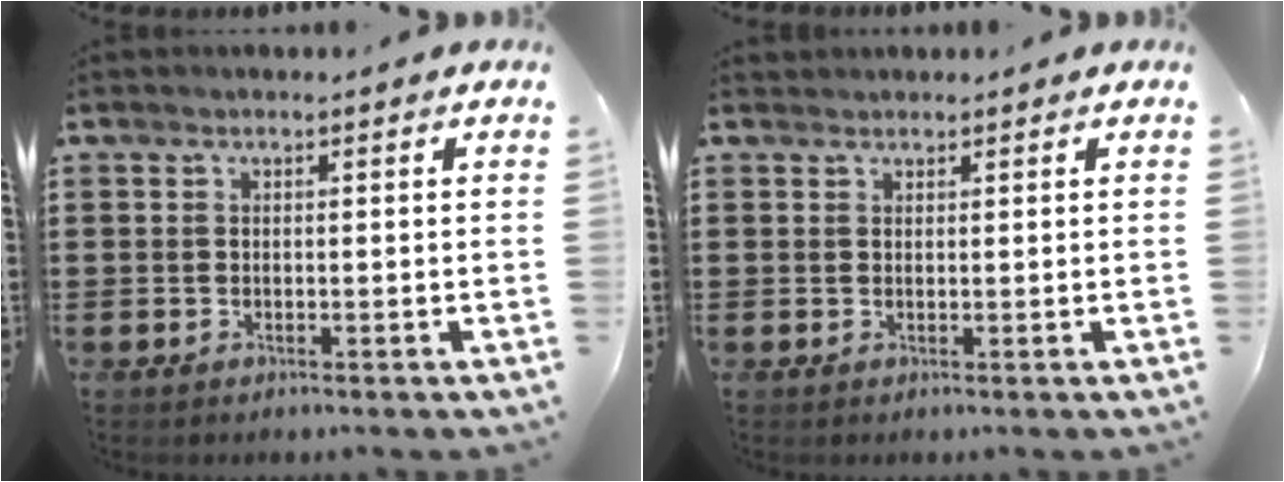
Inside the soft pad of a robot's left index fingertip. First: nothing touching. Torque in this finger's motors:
{"motor_torque": [0.02, -0.02, -0.02, -0.01]}